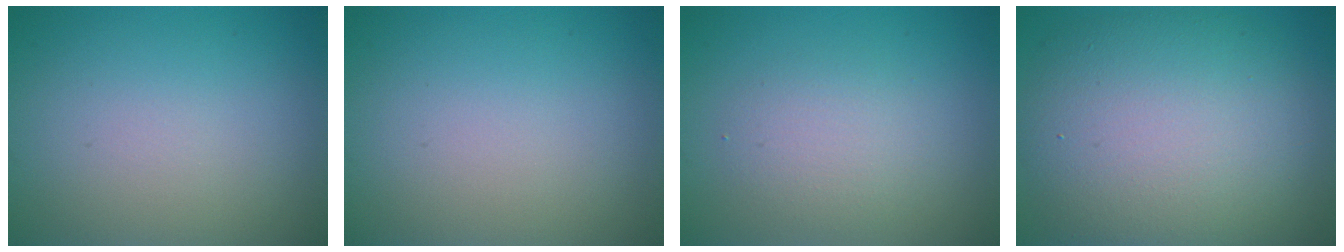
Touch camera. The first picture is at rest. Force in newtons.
{"total": 0.0}
{"total": 2.3, "press": 2.3, "slide": 0.1}
{"total": 11.1, "press": 11.1, "slide": 0.6}